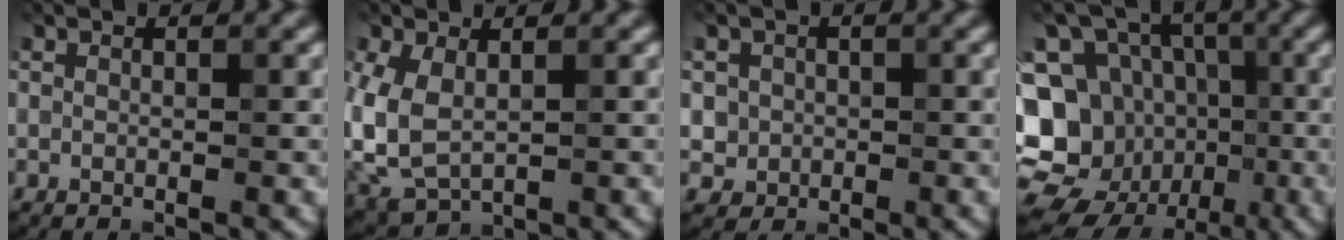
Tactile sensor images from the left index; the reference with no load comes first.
{"total": 5.3, "force": [0.2, 3.5, 4.0], "torque": [-0.102, -0.004, 0.008]}
{"total": 2.1, "force": [-0.2, 2.1, 0.2], "torque": [0.013, 0.001, -0.003]}
{"total": 17.8, "force": [-4.4, 15.7, 7.0], "torque": [-0.173, 0.000, -0.075]}